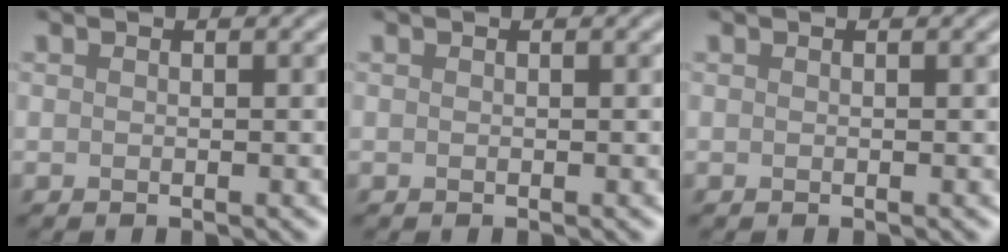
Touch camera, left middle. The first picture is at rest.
{"total": 0.0}
{"total": 0.0}